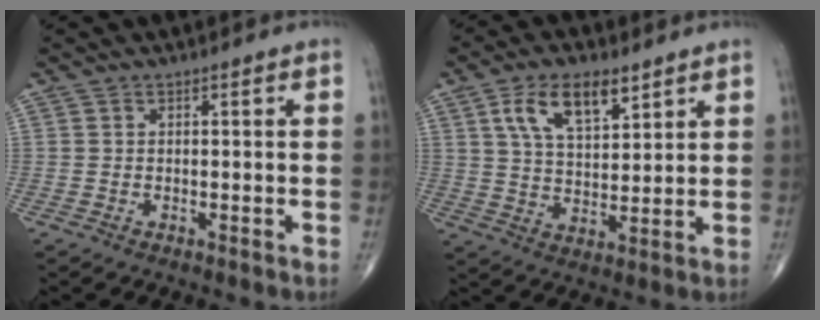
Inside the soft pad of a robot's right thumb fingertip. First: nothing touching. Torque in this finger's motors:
{"motor_torque": [0.31, 0.69, 0.99, 0.43, 0.04]}